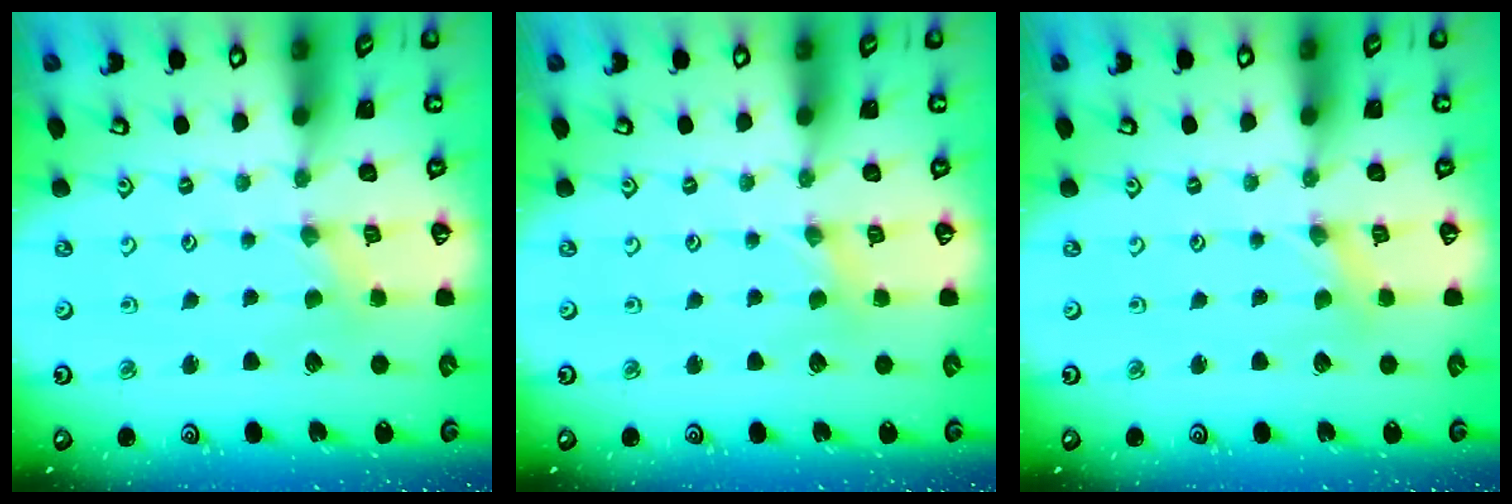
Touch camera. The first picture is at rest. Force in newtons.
{"total": 2.1, "press": 2.0, "slide": 0.4}
{"total": 0.0}